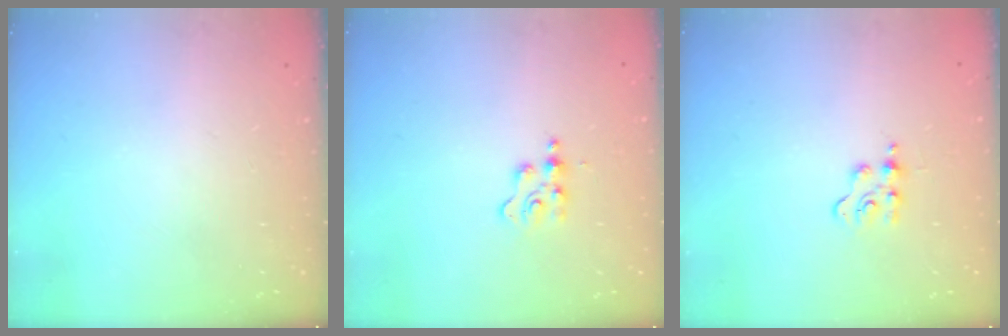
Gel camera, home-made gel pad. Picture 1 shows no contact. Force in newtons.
{"total": 2.4, "press": 2.4, "slide": 0.3}
{"total": 5.7, "press": 5.6, "slide": 0.7}